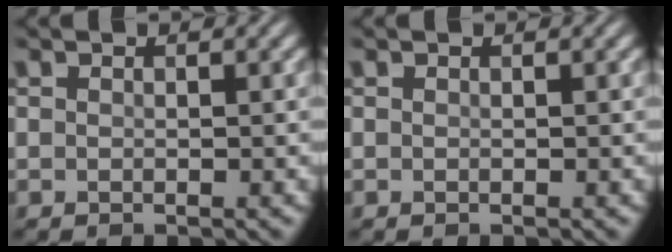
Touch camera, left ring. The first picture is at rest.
{"total": 0.0}